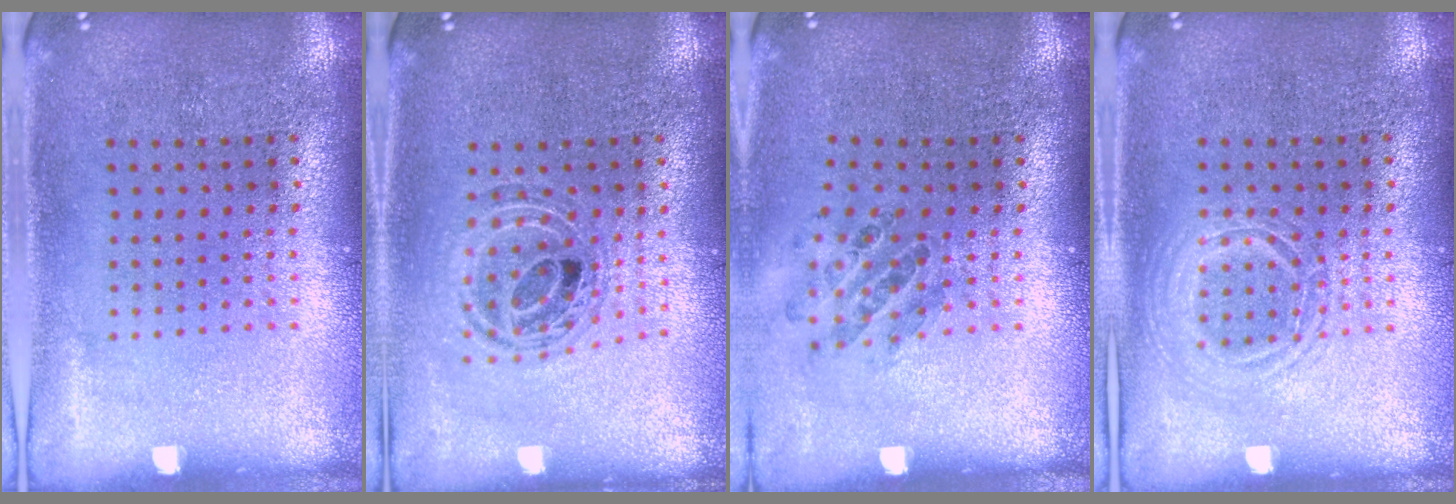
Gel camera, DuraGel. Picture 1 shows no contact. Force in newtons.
{"total": 0.8, "press": 0.8, "slide": 0.2}
{"total": 0.9, "press": 0.9, "slide": 0.0}
{"total": 1.2, "press": 1.2, "slide": 0.1}